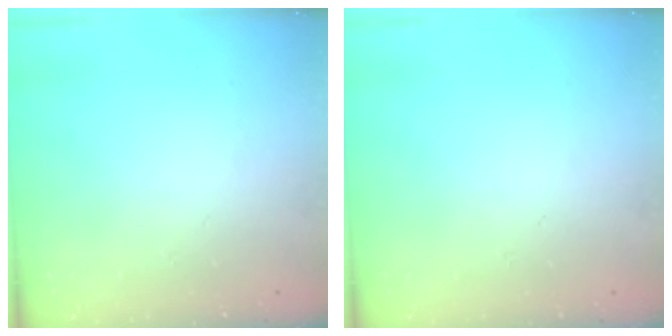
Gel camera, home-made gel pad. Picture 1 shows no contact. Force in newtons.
{"total": 0.0}